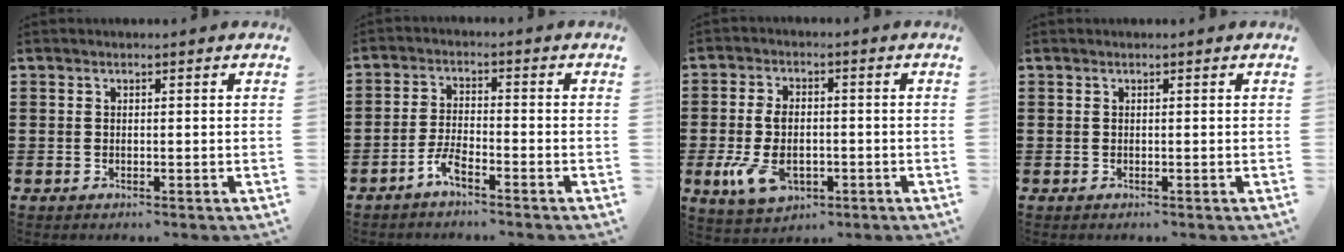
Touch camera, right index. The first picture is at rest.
{"total": 3.7, "force": [-2.9, 0.6, 2.3], "torque": [-0.056, 0.003, -0.059]}
{"total": 7.9, "force": [-1.9, 4.6, 6.1], "torque": [-0.155, -0.007, -0.041]}
{"total": 0.0}